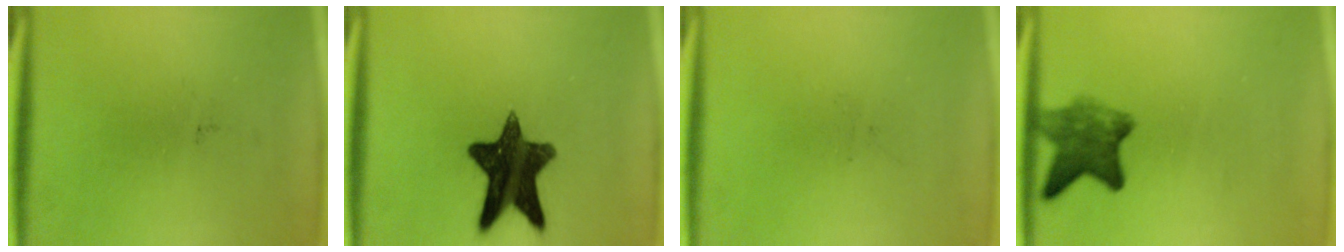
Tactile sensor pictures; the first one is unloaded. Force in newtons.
{"total": 14.2}
{"total": 0.0}
{"total": 6.2}